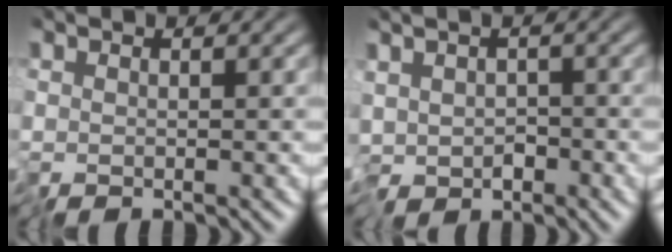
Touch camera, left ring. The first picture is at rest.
{"total": 3.5, "force": [-1.6, 2.3, 2.1], "torque": [-0.045, -0.006, -0.036]}